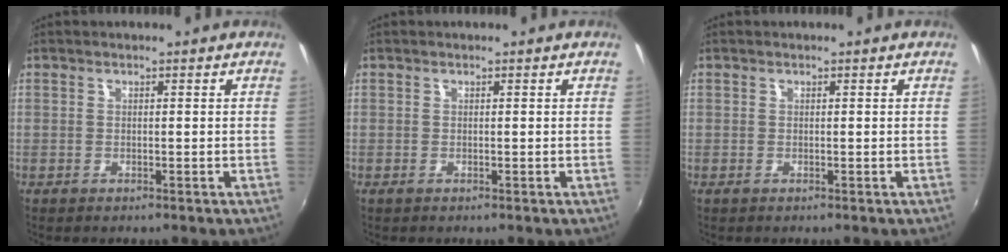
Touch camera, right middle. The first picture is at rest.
{"total": 0.0}
{"total": 0.0}